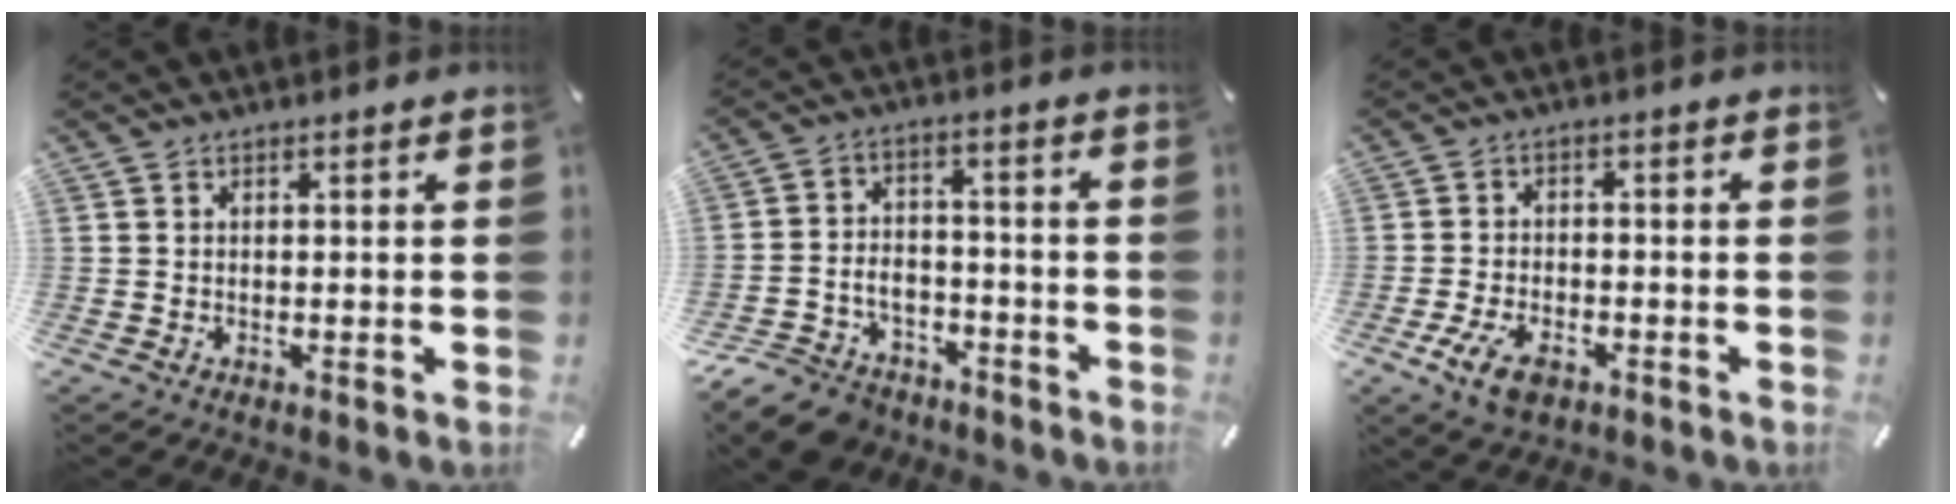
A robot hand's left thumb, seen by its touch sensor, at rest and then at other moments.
{"total": 10.0, "force": [-7.1, 6.1, 3.3], "torque": [-0.057, 0.047, -0.131]}
{"total": 7.1, "force": [-3.5, 4.2, 4.5], "torque": [-0.100, 0.010, -0.065]}